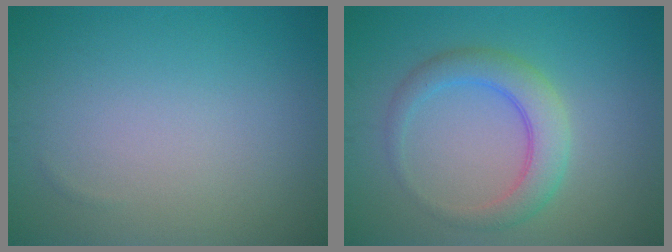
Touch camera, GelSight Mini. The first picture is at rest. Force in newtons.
{"total": 3.9, "press": 3.9, "slide": 0.0}